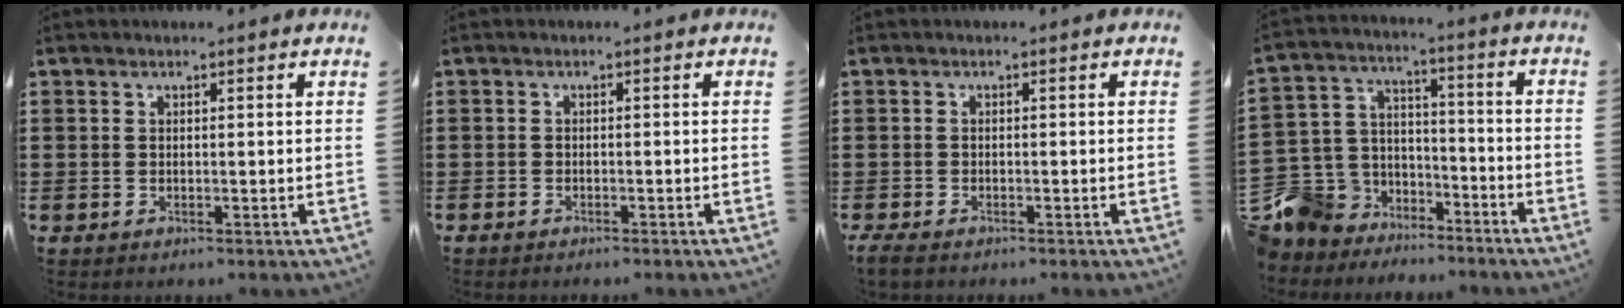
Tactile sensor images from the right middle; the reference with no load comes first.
{"total": 0.9, "force": [-0.8, 0.2, 0.1], "torque": [-0.003, 0.001, -0.018]}
{"total": 1.3, "force": [-1.1, 0.3, 0.5], "torque": [-0.020, -0.004, -0.025]}
{"total": 9.3, "force": [-6.7, 6.5, 0.0], "torque": [-0.051, 0.006, -0.133]}